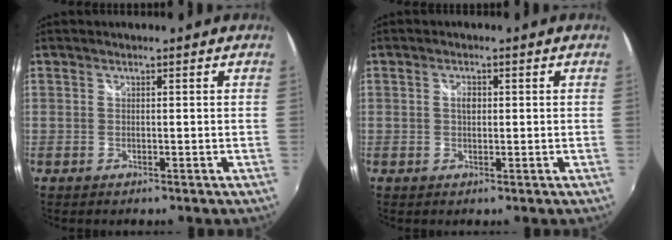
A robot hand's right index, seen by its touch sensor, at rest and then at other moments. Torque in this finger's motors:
{"motor_torque": [0.73, 0.16, 0.25, 0.04]}